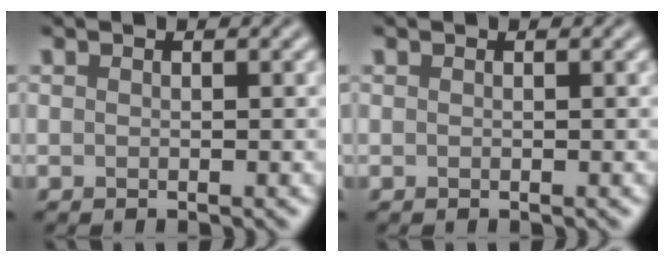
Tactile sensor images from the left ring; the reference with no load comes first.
{"total": 0.0}